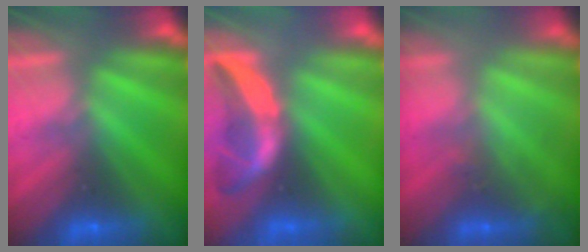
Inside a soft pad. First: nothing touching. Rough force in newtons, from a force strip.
{"total": 1.7}
{"total": 2.8}